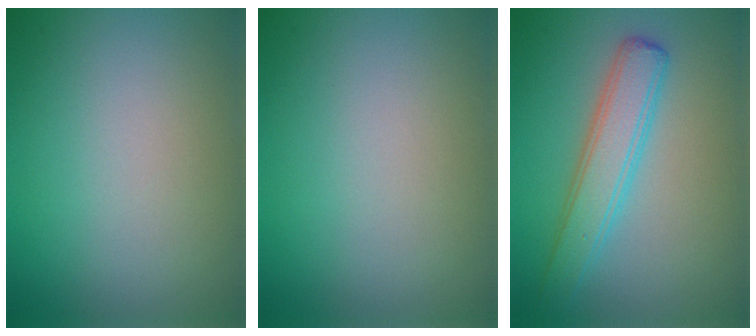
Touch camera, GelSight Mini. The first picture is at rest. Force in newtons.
{"total": 0.0}
{"total": 3.9, "press": 3.9, "slide": 0.1}